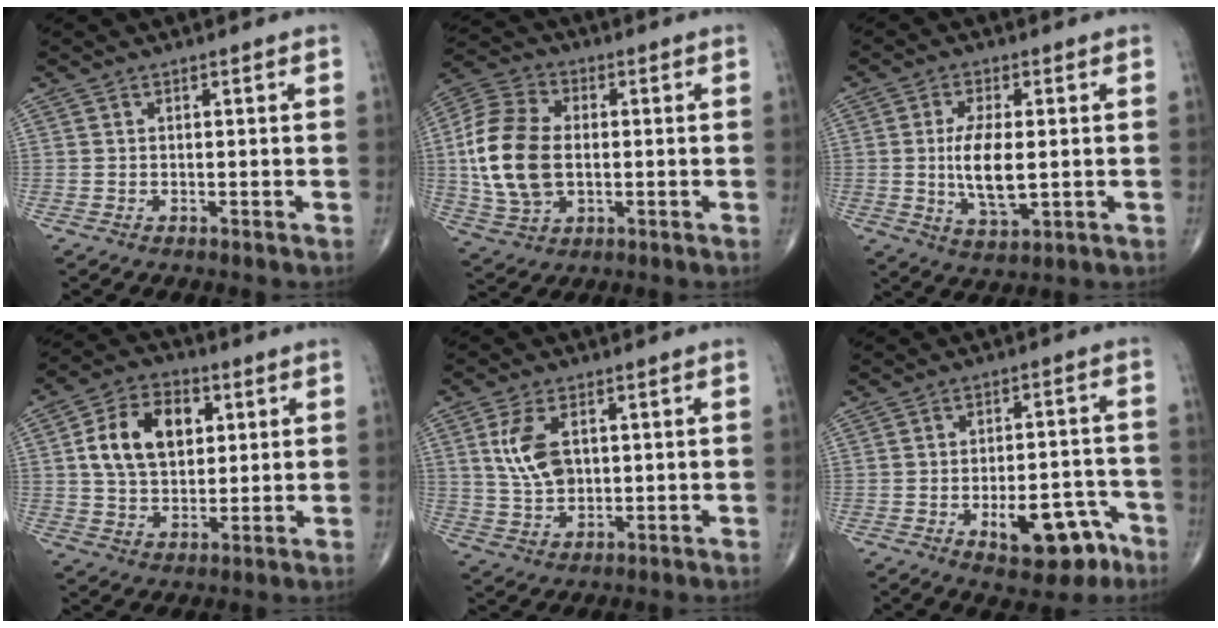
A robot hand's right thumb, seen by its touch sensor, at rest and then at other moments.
{"total": 15.9, "force": [-0.2, 10.1, 12.2], "torque": [-0.247, 0.010, -0.002]}
{"total": 9.1, "force": [-0.2, 3.7, 8.3], "torque": [-0.156, -0.015, 0.000]}
{"total": 13.2, "force": [3.3, 8.7, 9.3], "torque": [-0.138, 0.002, 0.055]}
{"total": 8.1, "force": [2.0, 4.8, 6.2], "torque": [-0.120, -0.004, 0.046]}
{"total": 11.6, "force": [-5.6, 5.5, 8.5], "torque": [-0.096, 0.042, -0.070]}